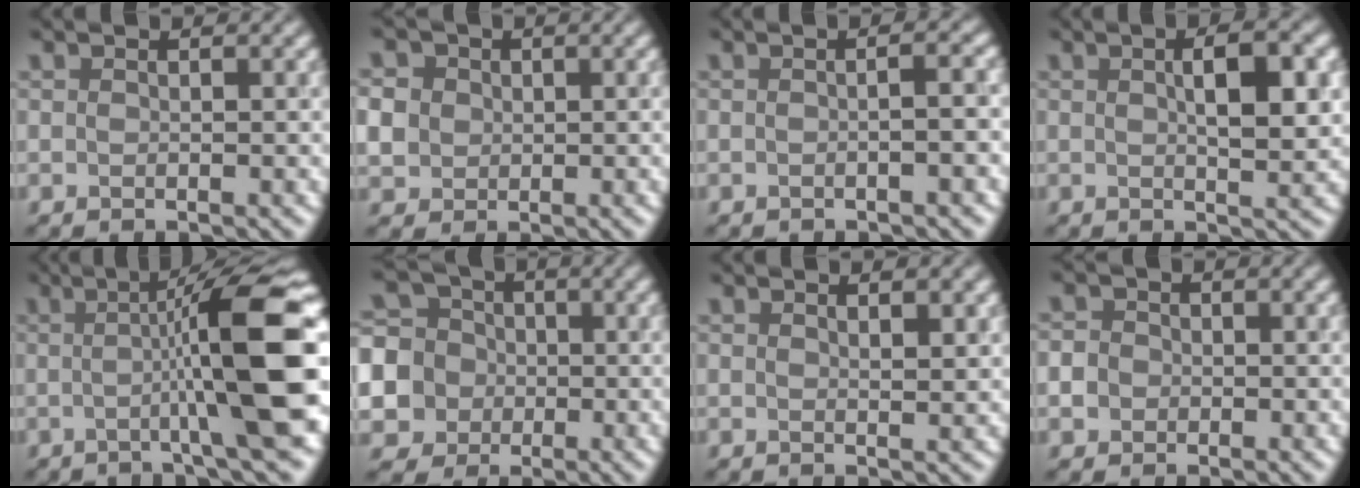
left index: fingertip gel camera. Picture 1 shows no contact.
{"total": 4.6, "force": [0.6, 4.2, 1.9], "torque": [-0.053, 0.019, 0.008]}
{"total": 3.3, "force": [0.0, 1.5, 2.9], "torque": [-0.004, 0.013, -0.026]}
{"total": 4.8, "force": [0.9, 1.3, 4.5], "torque": [-0.069, 0.006, 0.013]}
{"total": 12.3, "force": [-0.5, 2.0, 12.1], "torque": [-0.142, 0.015, -0.015]}
{"total": 8.3, "force": [-1.2, 7.9, 2.4], "torque": [-0.077, 0.013, -0.052]}
{"total": 1.4, "force": [0.9, 0.3, 1.1], "torque": [-0.013, 0.000, 0.013]}
{"total": 3.9, "force": [0.3, 3.6, 1.7], "torque": [-0.020, 0.031, -0.029]}